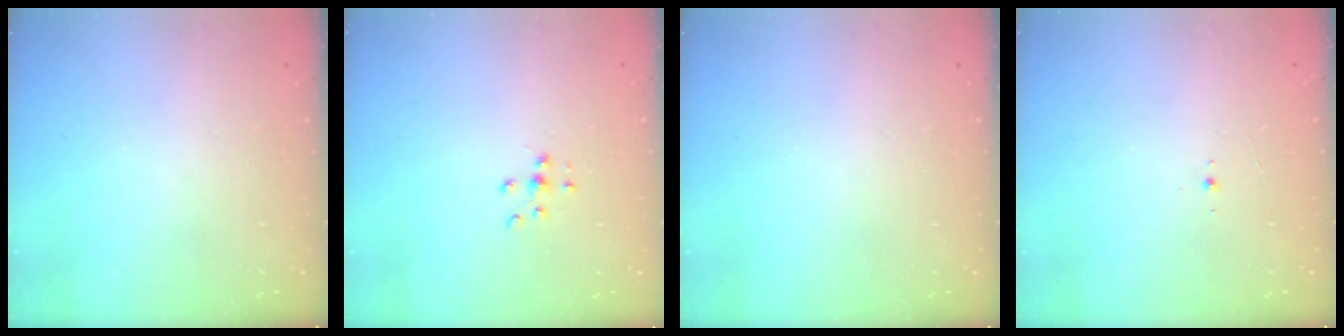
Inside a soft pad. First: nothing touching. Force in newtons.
{"total": 7.2, "press": 7.1, "slide": 0.7}
{"total": 0.0}
{"total": 2.7, "press": 2.5, "slide": 0.8}